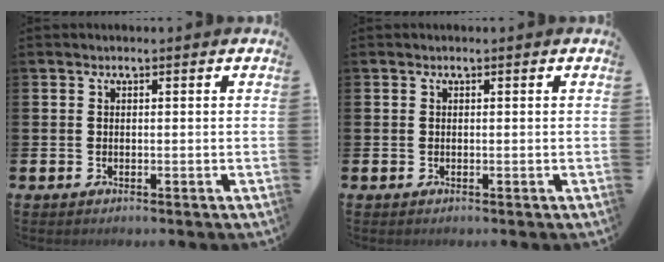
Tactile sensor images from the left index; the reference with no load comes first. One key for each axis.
{"total": 0.0}